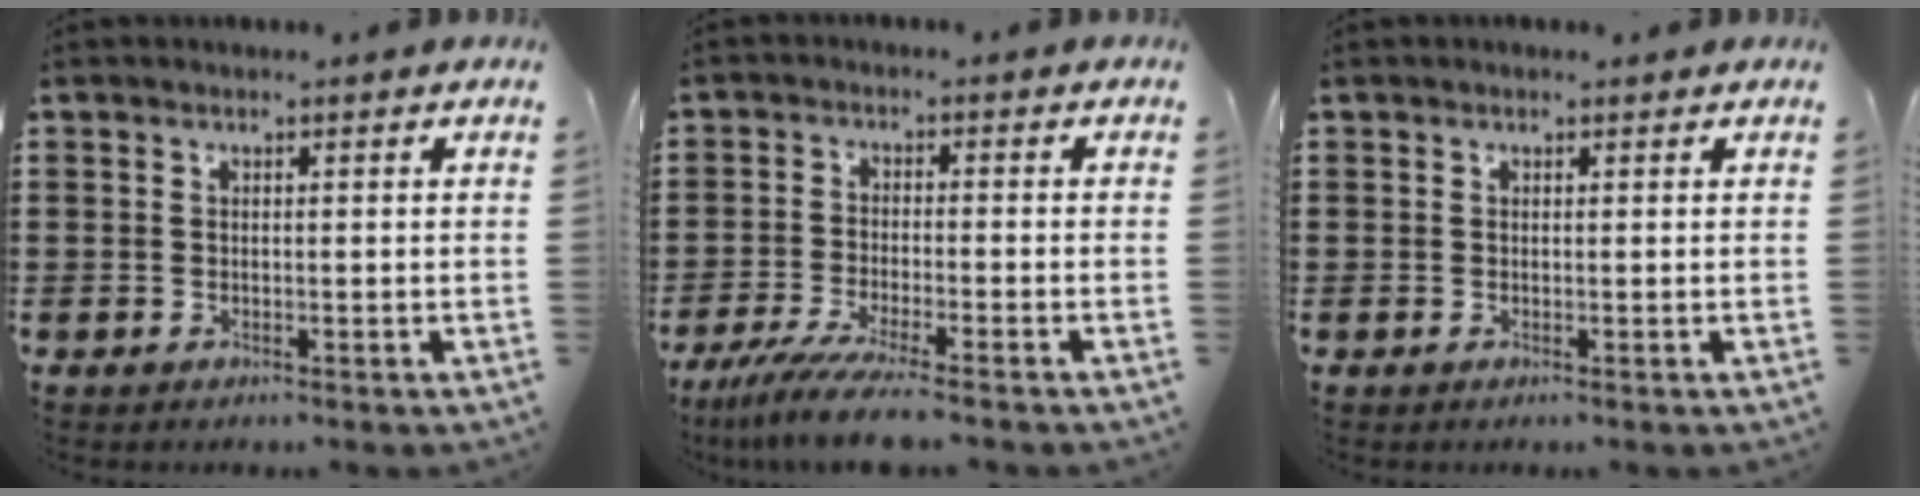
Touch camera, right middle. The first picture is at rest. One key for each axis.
{"total": 6.0, "fx": -4.9, "fy": -0.2, "fz": 3.4, "tx": -0.083, "ty": -0.026, "tz": -0.095}
{"total": 0.0}